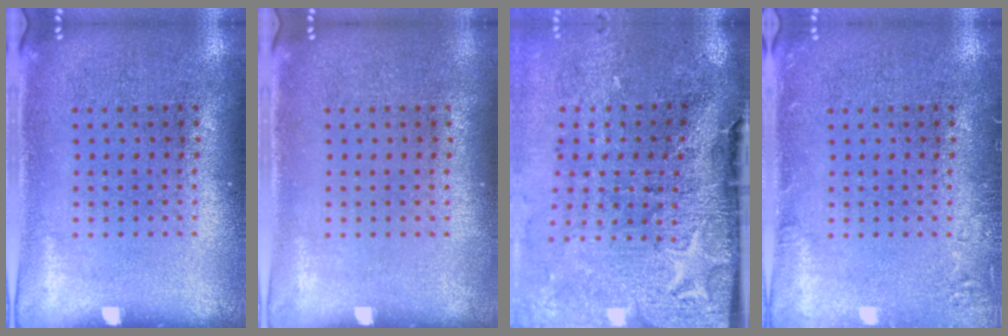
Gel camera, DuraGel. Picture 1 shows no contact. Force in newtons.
{"total": 0.0}
{"total": 4.8, "press": 3.8, "slide": 2.9}
{"total": 1.5, "press": 1.5, "slide": 0.2}